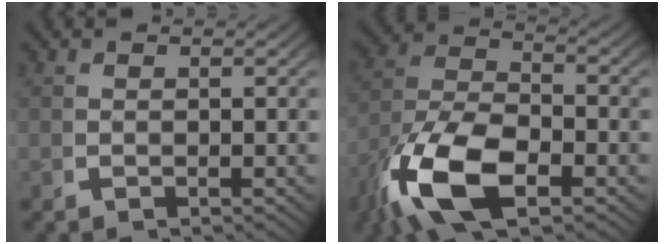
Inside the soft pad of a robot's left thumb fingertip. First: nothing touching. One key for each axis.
{"total": 11.7, "fx": -3.0, "fy": 6.7, "fz": 9.1, "tx": -0.210, "ty": -0.042, "tz": -0.036}